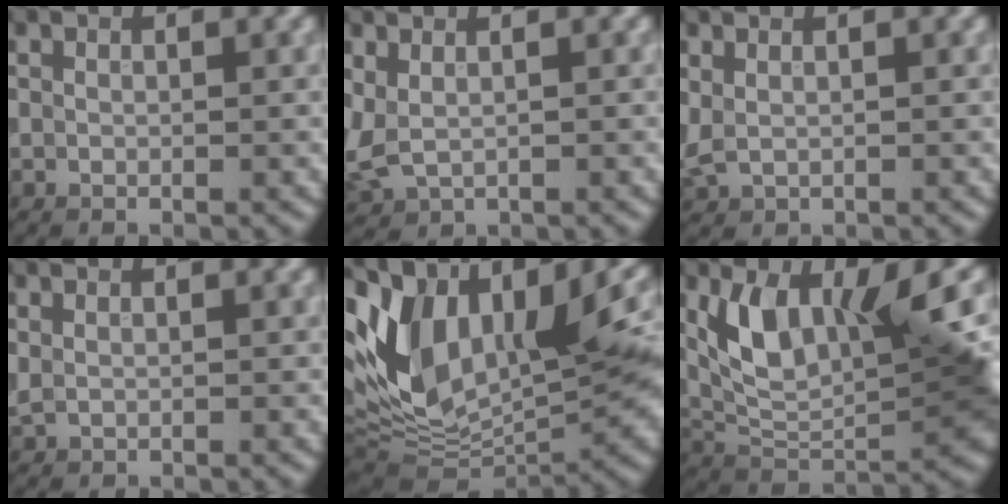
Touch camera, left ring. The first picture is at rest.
{"total": 2.3, "force": [0.9, 1.4, 1.6], "torque": [-0.044, -0.003, 0.029]}
{"total": 1.3, "force": [0.7, 0.7, 0.8], "torque": [-0.018, -0.001, 0.020]}
{"total": 0.5, "force": [0.3, 0.3, 0.3], "torque": [-0.007, 0.000, 0.010]}
{"total": 15.5, "force": [3.1, 8.9, 12.3], "torque": [-0.241, 0.013, 0.060]}
{"total": 10.2, "force": [2.6, 4.7, 8.7], "torque": [-0.161, -0.006, 0.048]}